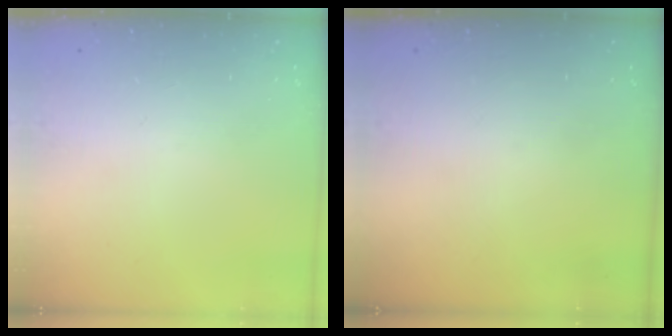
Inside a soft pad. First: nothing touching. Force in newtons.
{"total": 0.0}